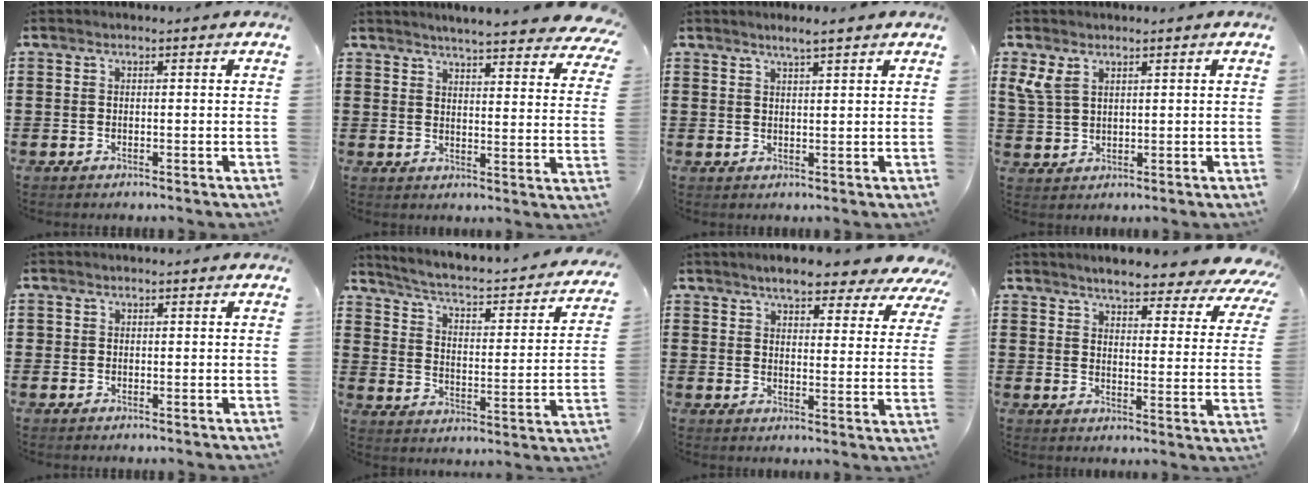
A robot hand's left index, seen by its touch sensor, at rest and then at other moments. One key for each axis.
{"total": 4.9, "fx": 4.6, "fy": -0.4, "fz": 1.5, "tx": -0.041, "ty": -0.029, "tz": 0.079}
{"total": 2.4, "fx": 2.1, "fy": -0.1, "fz": 1.3, "tx": -0.028, "ty": 0.001, "tz": 0.038}
{"total": 3.7, "fx": 2.2, "fy": 2.2, "fz": 2.1, "tx": -0.050, "ty": 0.007, "tz": 0.041}
{"total": 0.6, "fx": 0.3, "fy": 0.5, "fz": 0.1, "tx": -0.004, "ty": 0.004, "tz": 0.005}
{"total": 3.0, "fx": 2.0, "fy": 0.6, "fz": 2.2, "tx": -0.056, "ty": -0.029, "tz": 0.021}
{"total": 6.2, "fx": 5.6, "fy": 0.9, "fz": 2.4, "tx": -0.061, "ty": -0.024, "tz": 0.096}
{"total": 5.5, "fx": 5.1, "fy": 0.3, "fz": 2.0, "tx": -0.054, "ty": -0.034, "tz": 0.084}